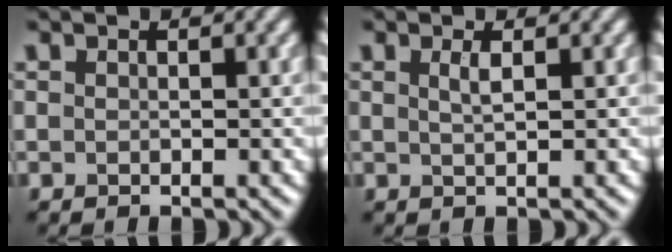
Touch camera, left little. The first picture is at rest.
{"total": 1.3, "force": [0.5, 0.3, 1.1], "torque": [-0.019, 0.003, 0.007]}